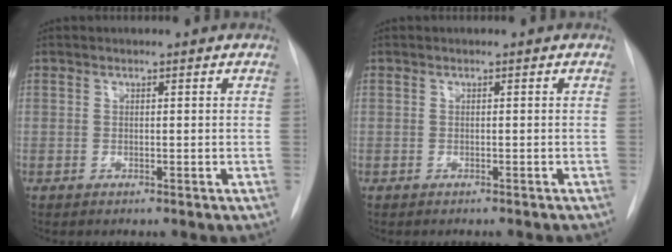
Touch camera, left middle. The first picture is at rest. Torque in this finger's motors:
{"motor_torque": [0.70, -0.75, 0.04, 0.01]}